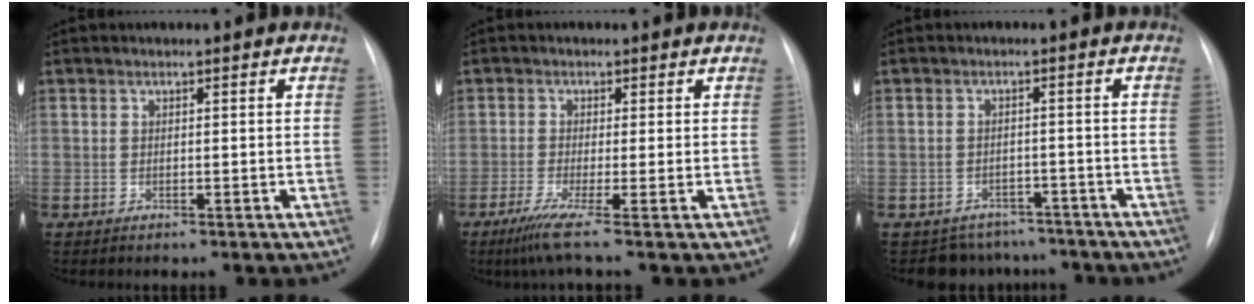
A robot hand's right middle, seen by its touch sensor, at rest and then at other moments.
{"total": 4.4, "force": [-2.6, -1.1, 3.4], "torque": [-0.072, -0.018, -0.056]}
{"total": 6.5, "force": [-5.6, 3.2, -0.7], "torque": [0.020, 0.023, -0.071]}